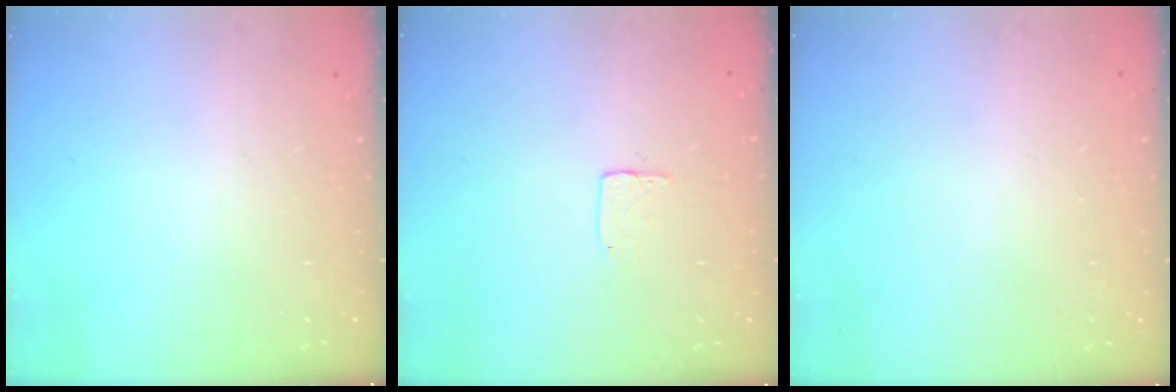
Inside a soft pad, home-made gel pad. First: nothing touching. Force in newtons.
{"total": 3.9, "press": 3.9, "slide": 0.1}
{"total": 0.0}